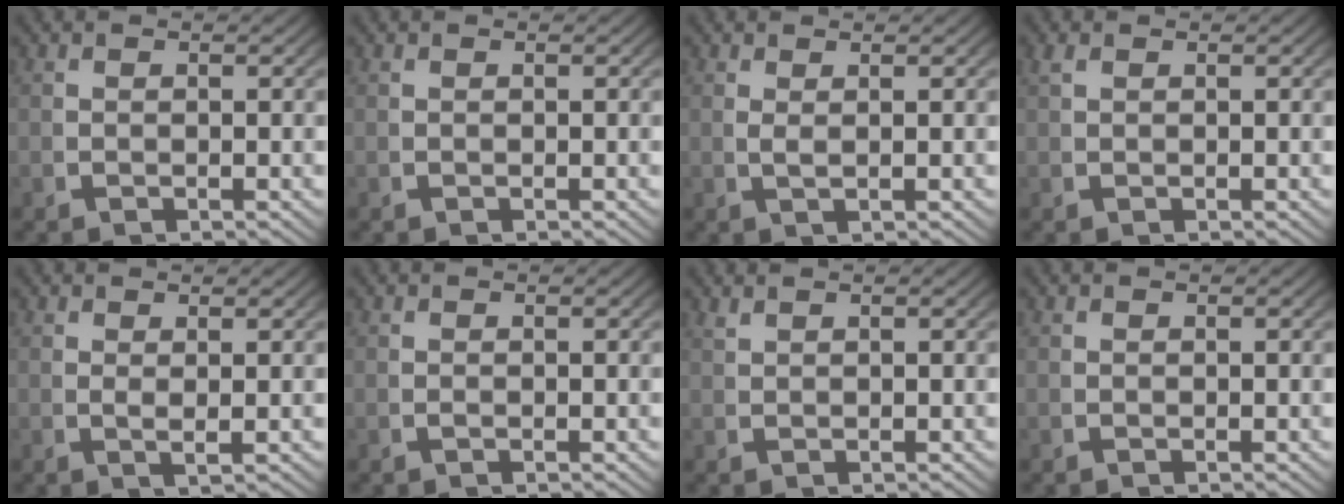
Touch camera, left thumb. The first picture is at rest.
{"total": 0.0}
{"total": 1.0, "force": [0.7, -0.1, 0.7], "torque": [-0.024, -0.007, 0.021]}
{"total": 0.8, "force": [0.7, 0.2, 0.3], "torque": [-0.013, -0.001, 0.020]}
{"total": 1.2, "force": [0.7, 0.1, 1.0], "torque": [-0.024, -0.006, 0.018]}
{"total": 0.0}
{"total": 1.0, "force": [0.9, -0.3, 0.2], "torque": [-0.007, 0.002, 0.025]}
{"total": 0.0}